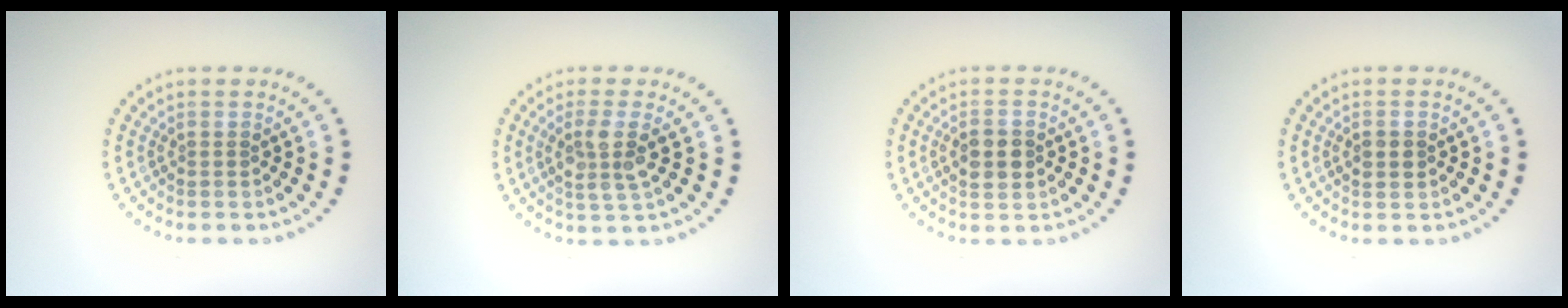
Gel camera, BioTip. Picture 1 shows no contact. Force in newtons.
{"total": 3.0, "press": 2.6, "slide": 1.4}
{"total": 2.7, "press": 2.7, "slide": 0.0}
{"total": 1.7, "press": 1.7, "slide": 0.0}